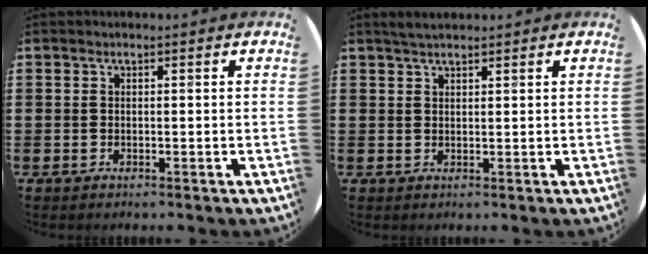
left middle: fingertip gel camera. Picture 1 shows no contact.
{"total": 1.7, "force": [1.5, 0.4, 0.5], "torque": [-0.012, 0.004, 0.029]}